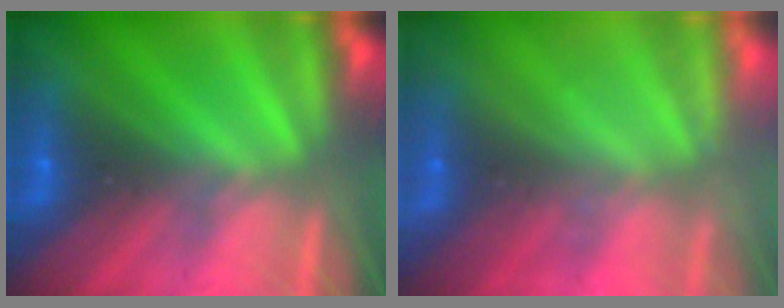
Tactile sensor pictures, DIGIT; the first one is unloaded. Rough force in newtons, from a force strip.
{"total": 2.1}